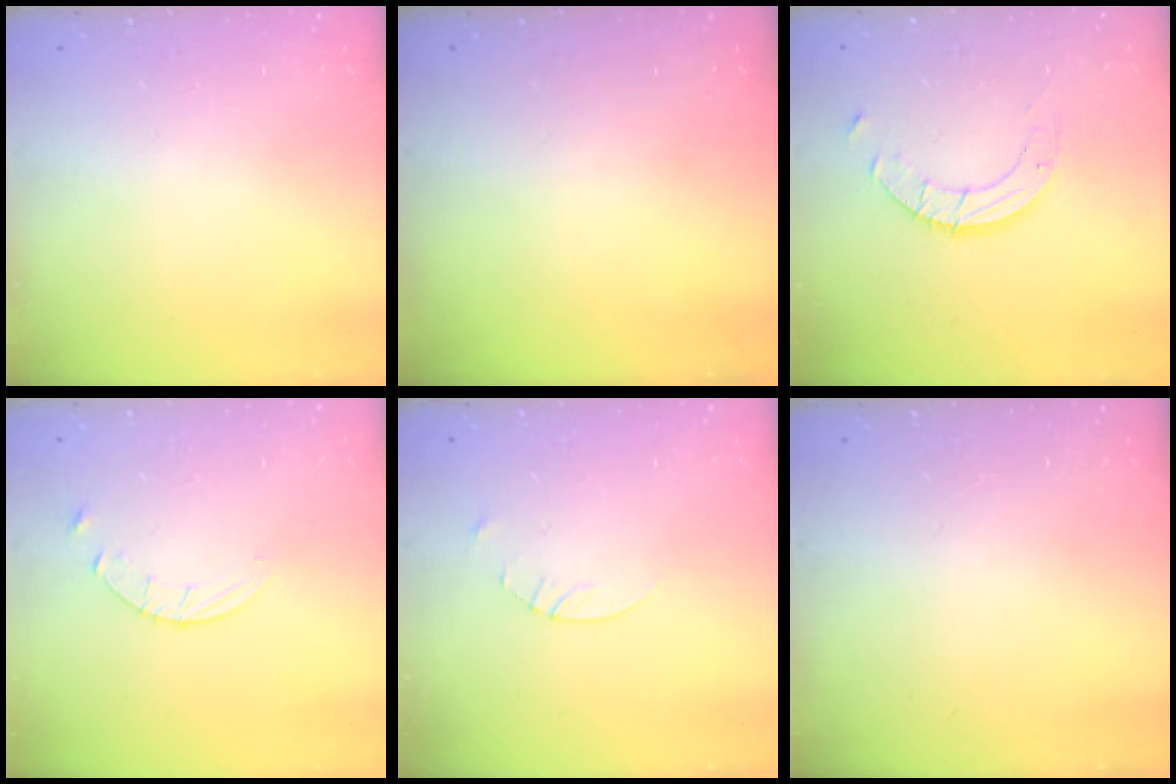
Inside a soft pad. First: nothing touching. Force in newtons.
{"total": 0.0}
{"total": 5.1, "press": 5.1, "slide": 0.3}
{"total": 5.6, "press": 5.5, "slide": 0.7}
{"total": 1.4, "press": 1.4, "slide": 0.2}
{"total": 0.0}